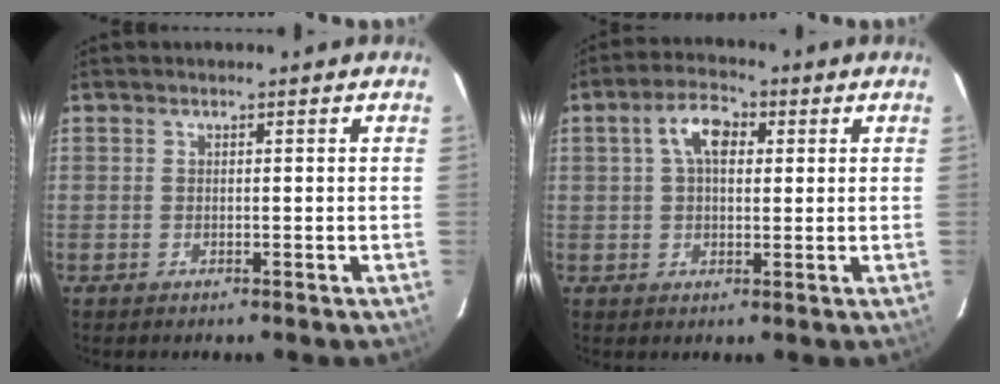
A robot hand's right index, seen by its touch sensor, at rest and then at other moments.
{"total": 6.4, "force": [1.7, 3.7, 4.9], "torque": [-0.090, 0.022, 0.030]}